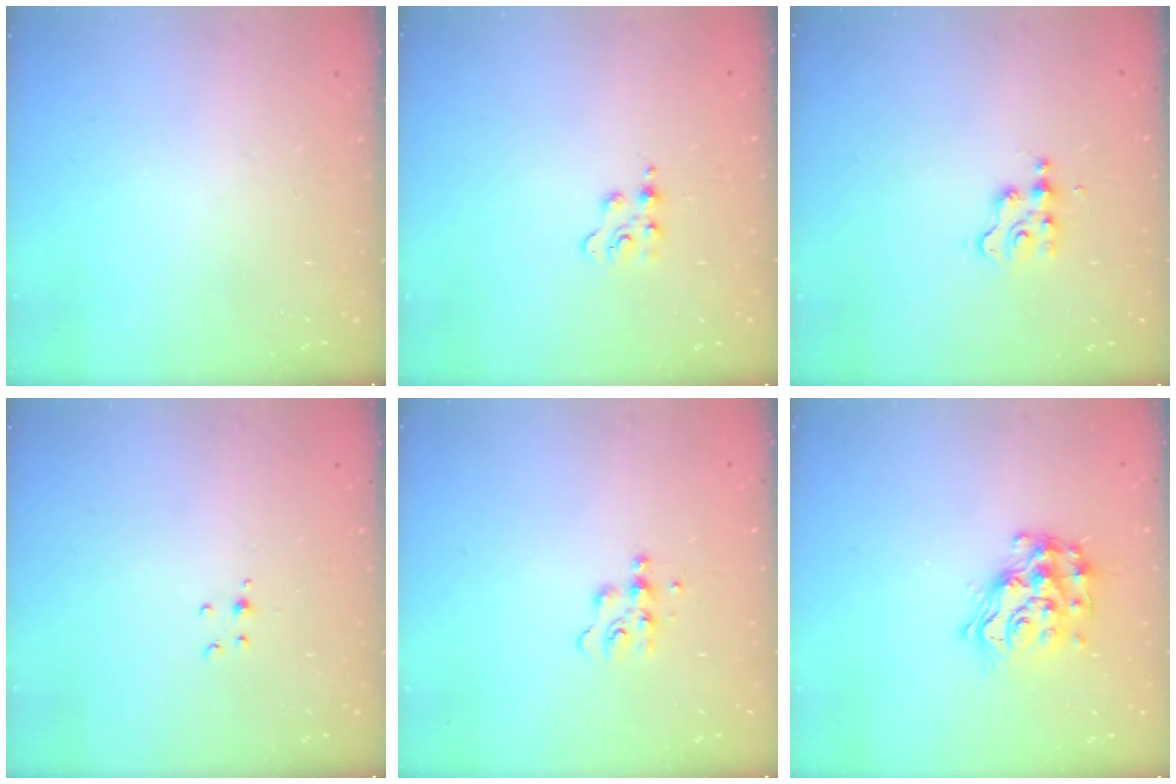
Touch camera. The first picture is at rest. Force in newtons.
{"total": 4.0, "press": 3.9, "slide": 0.5}
{"total": 2.8, "press": 2.8, "slide": 0.3}
{"total": 3.5, "press": 3.4, "slide": 0.8}
{"total": 7.2, "press": 7.2, "slide": 0.8}
{"total": 15.3, "press": 15.2, "slide": 1.0}